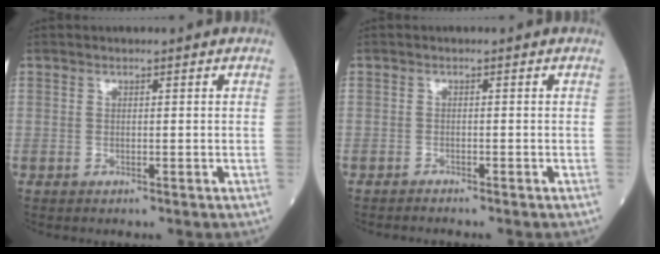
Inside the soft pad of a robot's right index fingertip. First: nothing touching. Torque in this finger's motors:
{"motor_torque": [-0.22, -0.15, 0.04, -0.02]}